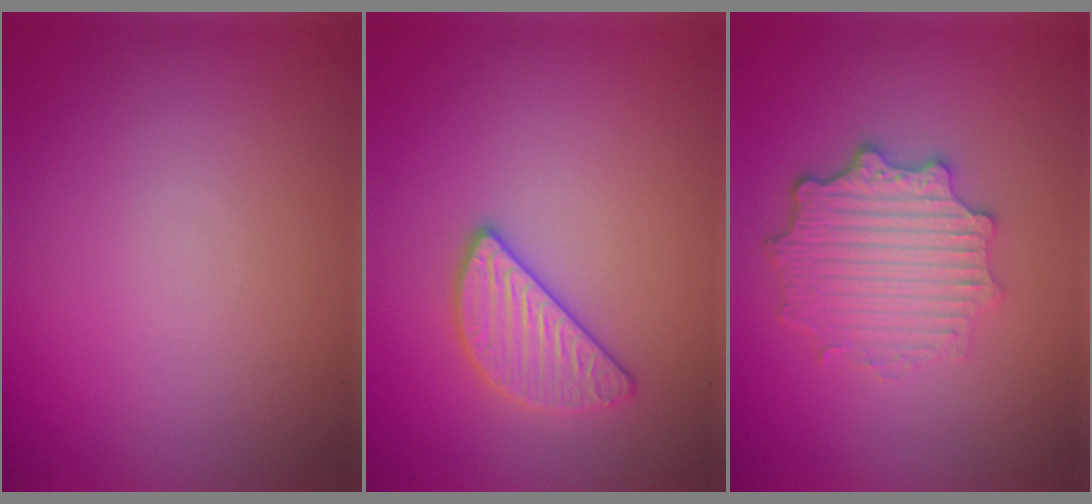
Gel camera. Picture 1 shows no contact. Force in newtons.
{"total": 2.7, "press": 2.7, "slide": 0.1}
{"total": 4.6, "press": 3.6, "slide": 2.8}